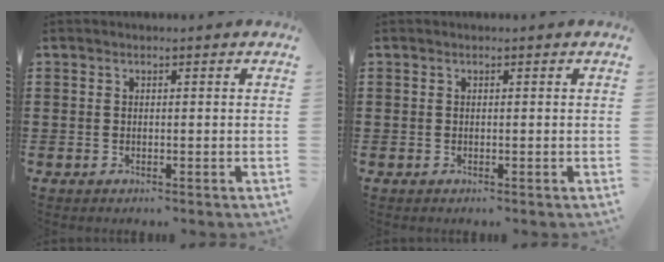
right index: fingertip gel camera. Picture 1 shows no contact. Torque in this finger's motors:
{"motor_torque": [-0.13, 0.13, 0.00, 0.00]}